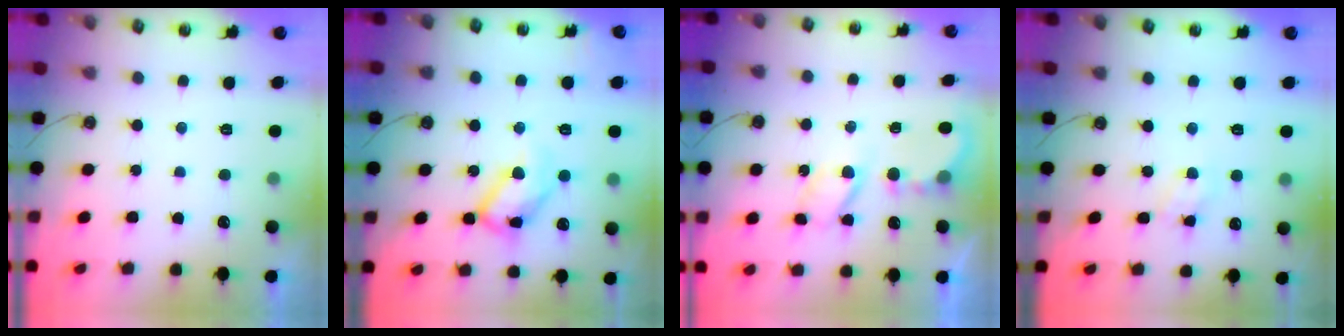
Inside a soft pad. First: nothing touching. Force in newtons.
{"total": 14.9, "press": 14.8, "slide": 1.6}
{"total": 5.9, "press": 5.9, "slide": 0.3}
{"total": 4.1, "press": 4.1, "slide": 0.3}